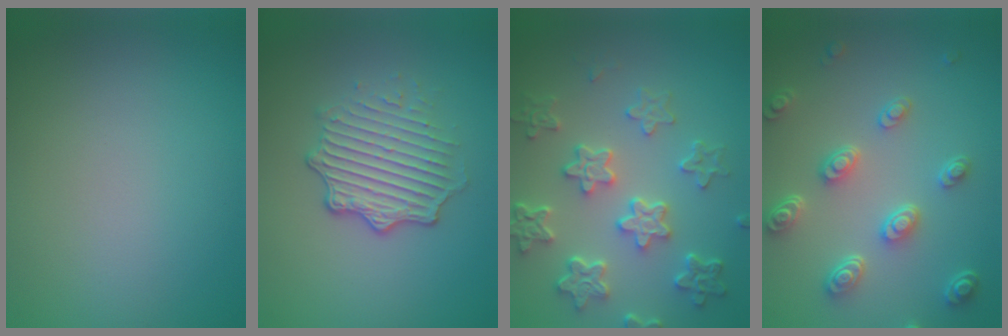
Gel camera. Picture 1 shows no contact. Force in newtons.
{"total": 4.8, "press": 3.5, "slide": 3.3}
{"total": 5.9, "press": 4.5, "slide": 3.8}
{"total": 4.7, "press": 3.7, "slide": 2.9}